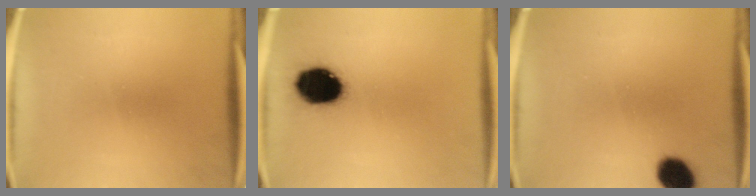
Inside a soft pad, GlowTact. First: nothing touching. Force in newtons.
{"total": 14.5}
{"total": 7.4}